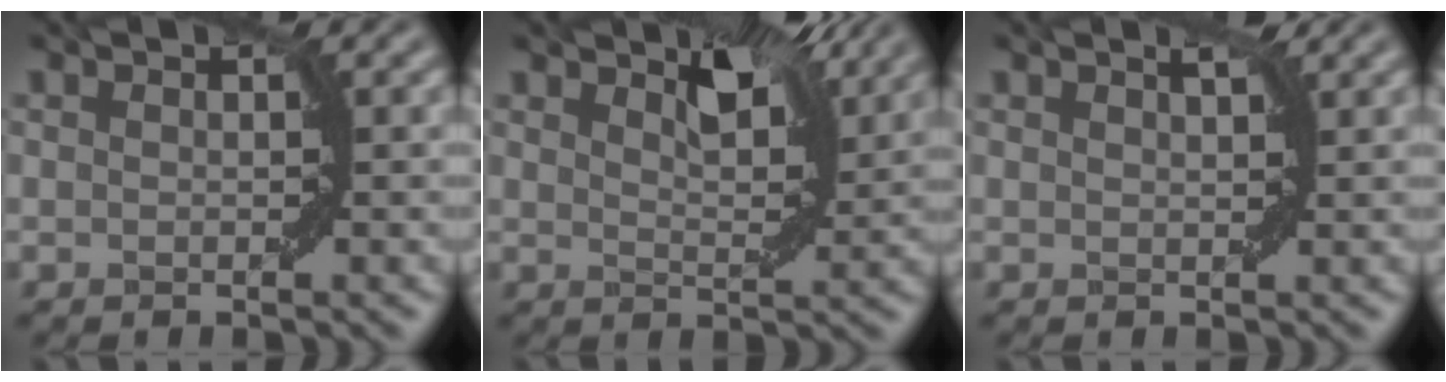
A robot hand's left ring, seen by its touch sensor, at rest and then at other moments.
{"total": 4.4, "force": [3.2, 1.3, 2.7], "torque": [-0.050, 0.001, 0.050]}
{"total": 1.6, "force": [1.3, 0.2, 0.8], "torque": [-0.002, -0.001, 0.012]}